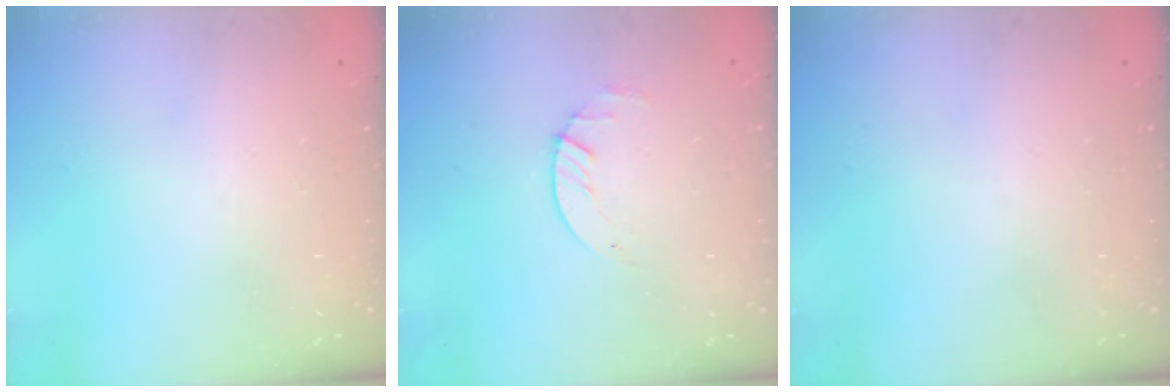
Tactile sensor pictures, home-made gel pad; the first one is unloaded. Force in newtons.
{"total": 1.7, "press": 1.6, "slide": 0.2}
{"total": 0.0}